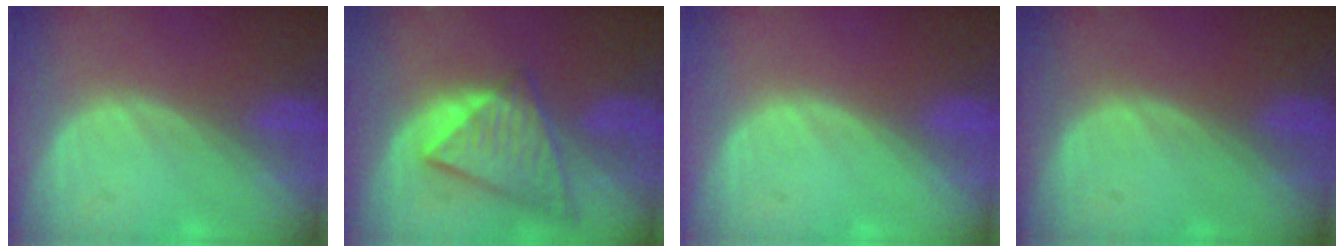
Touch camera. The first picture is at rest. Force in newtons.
{"total": 8.9, "press": 7.6, "slide": 4.5}
{"total": 0.0}
{"total": 0.0}